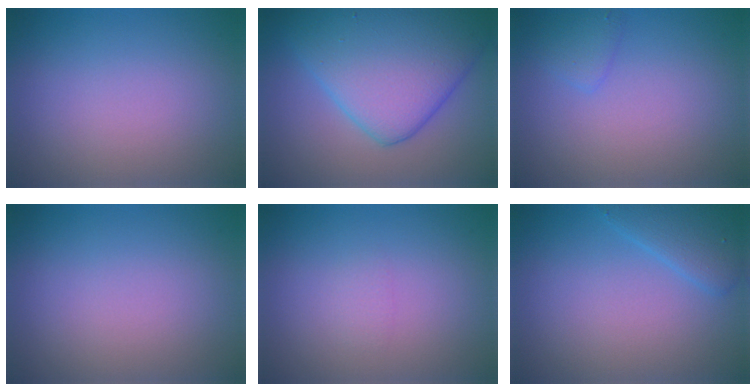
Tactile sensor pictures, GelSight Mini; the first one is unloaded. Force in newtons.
{"total": 9.9, "press": 9.9, "slide": 0.3}
{"total": 1.2, "press": 1.2, "slide": 0.1}
{"total": 0.0}
{"total": 0.6, "press": 0.6, "slide": 0.1}
{"total": 2.9, "press": 2.9, "slide": 0.2}